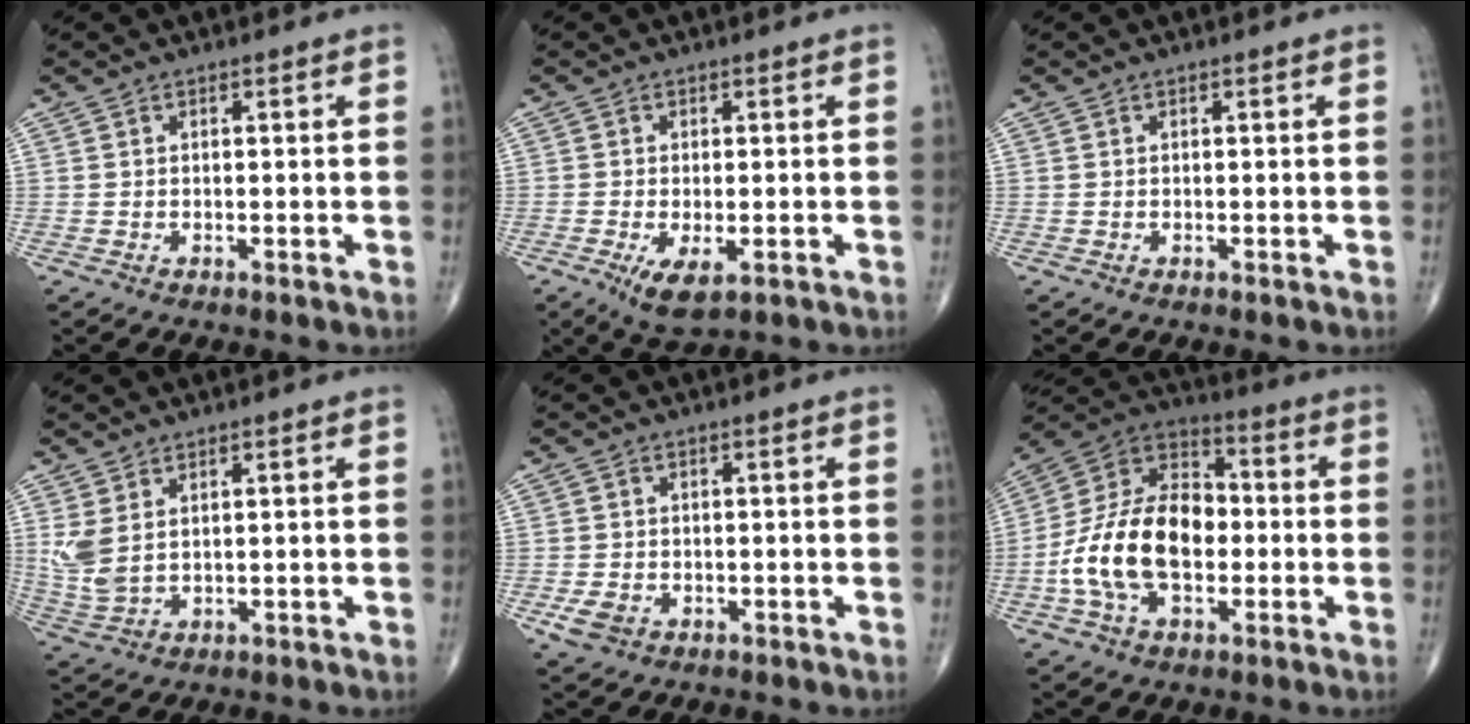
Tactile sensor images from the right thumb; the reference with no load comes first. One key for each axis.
{"total": 5.4, "fx": -2.1, "fy": 2.3, "fz": 4.5, "tx": -0.079, "ty": -0.012, "tz": -0.030}
{"total": 0.0}
{"total": 5.3, "fx": 1.8, "fy": 2.9, "fz": 4.1, "tx": -0.100, "ty": -0.006, "tz": 0.048}
{"total": 3.8, "fx": -1.3, "fy": 2.9, "fz": 2.1, "tx": -0.034, "ty": 0.001, "tz": -0.017}
{"total": 19.6, "fx": -2.9, "fy": 12.1, "fz": 15.2, "tx": -0.268, "ty": 0.034, "tz": -0.055}